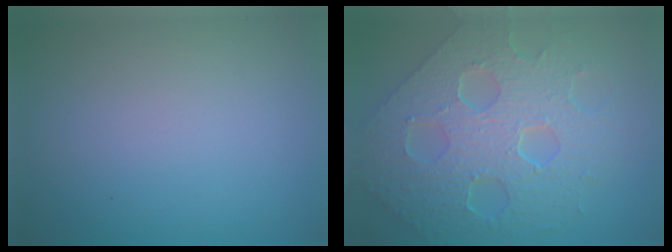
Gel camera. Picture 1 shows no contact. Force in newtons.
{"total": 8.9, "press": 6.4, "slide": 6.2}